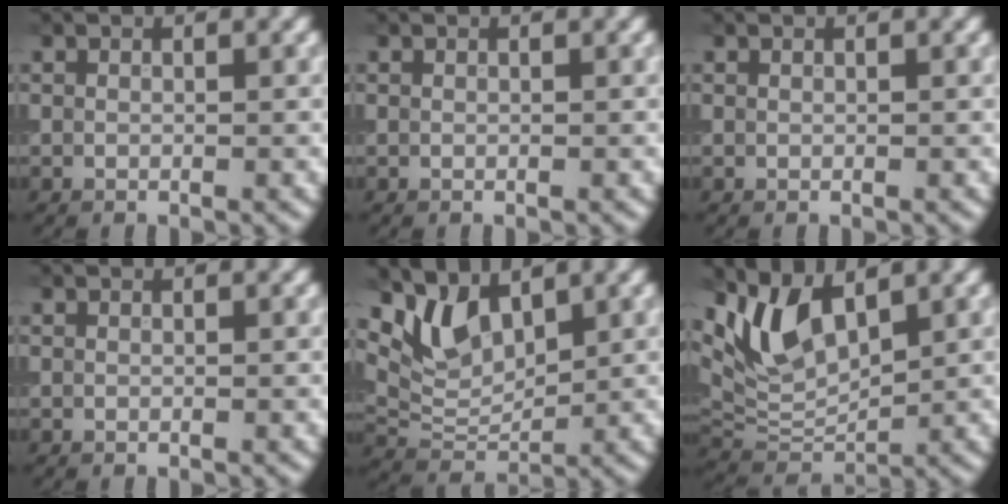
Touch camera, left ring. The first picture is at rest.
{"total": 0.0}
{"total": 0.0}
{"total": 0.0}
{"total": 4.3, "force": [2.9, 2.1, 2.3], "torque": [-0.051, -0.010, 0.057]}
{"total": 5.6, "force": [3.3, 2.6, 3.7], "torque": [-0.079, -0.003, 0.063]}